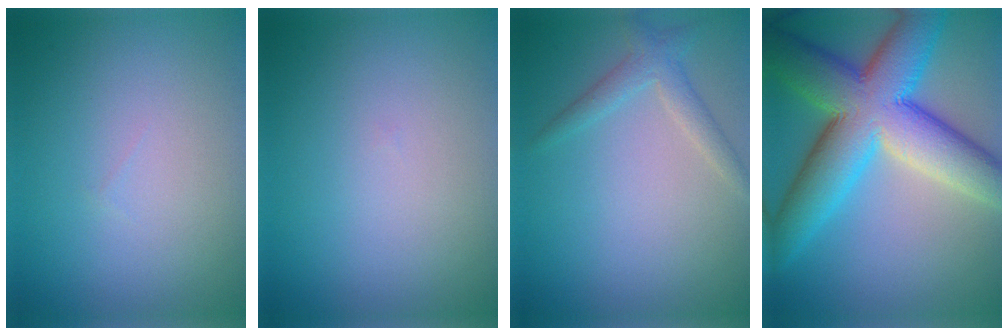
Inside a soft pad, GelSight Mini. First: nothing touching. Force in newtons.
{"total": 0.0}
{"total": 2.0, "press": 2.0, "slide": 0.1}
{"total": 12.7, "press": 12.7, "slide": 0.6}